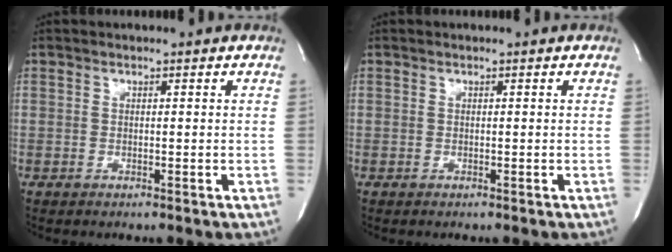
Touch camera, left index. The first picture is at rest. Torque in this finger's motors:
{"motor_torque": [0.00, 0.00, 0.00, 0.00]}